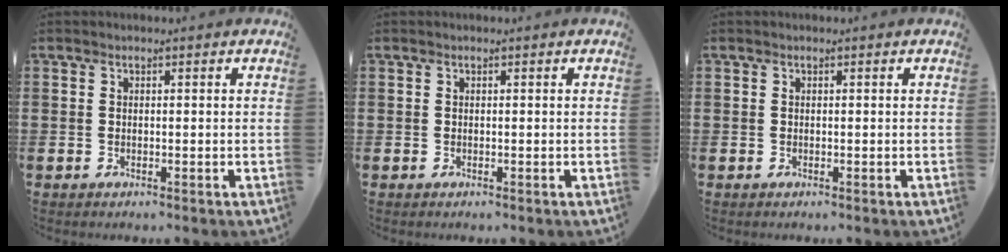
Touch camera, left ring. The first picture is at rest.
{"total": 0.0}
{"total": 0.0}